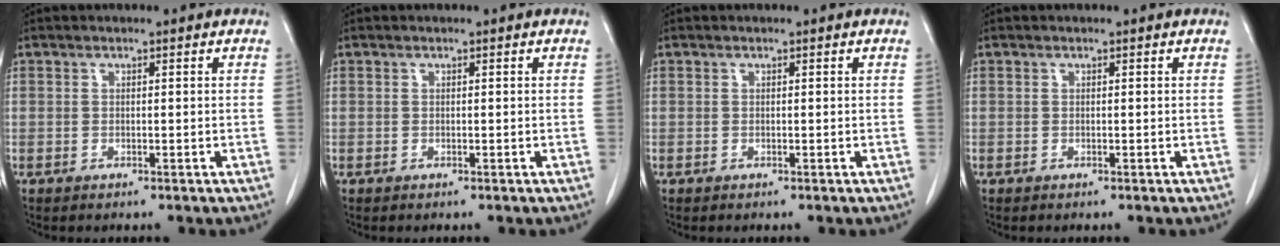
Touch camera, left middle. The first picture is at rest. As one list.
[{"total": 0.0}, {"total": 0.0}, {"total": 0.0}]